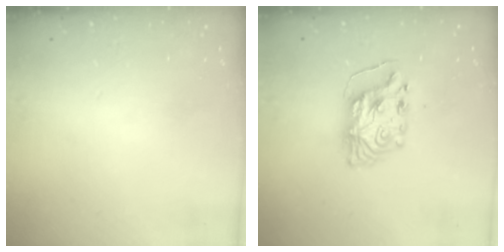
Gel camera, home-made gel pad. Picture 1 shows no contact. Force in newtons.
{"total": 9.3, "press": 9.3, "slide": 0.9}